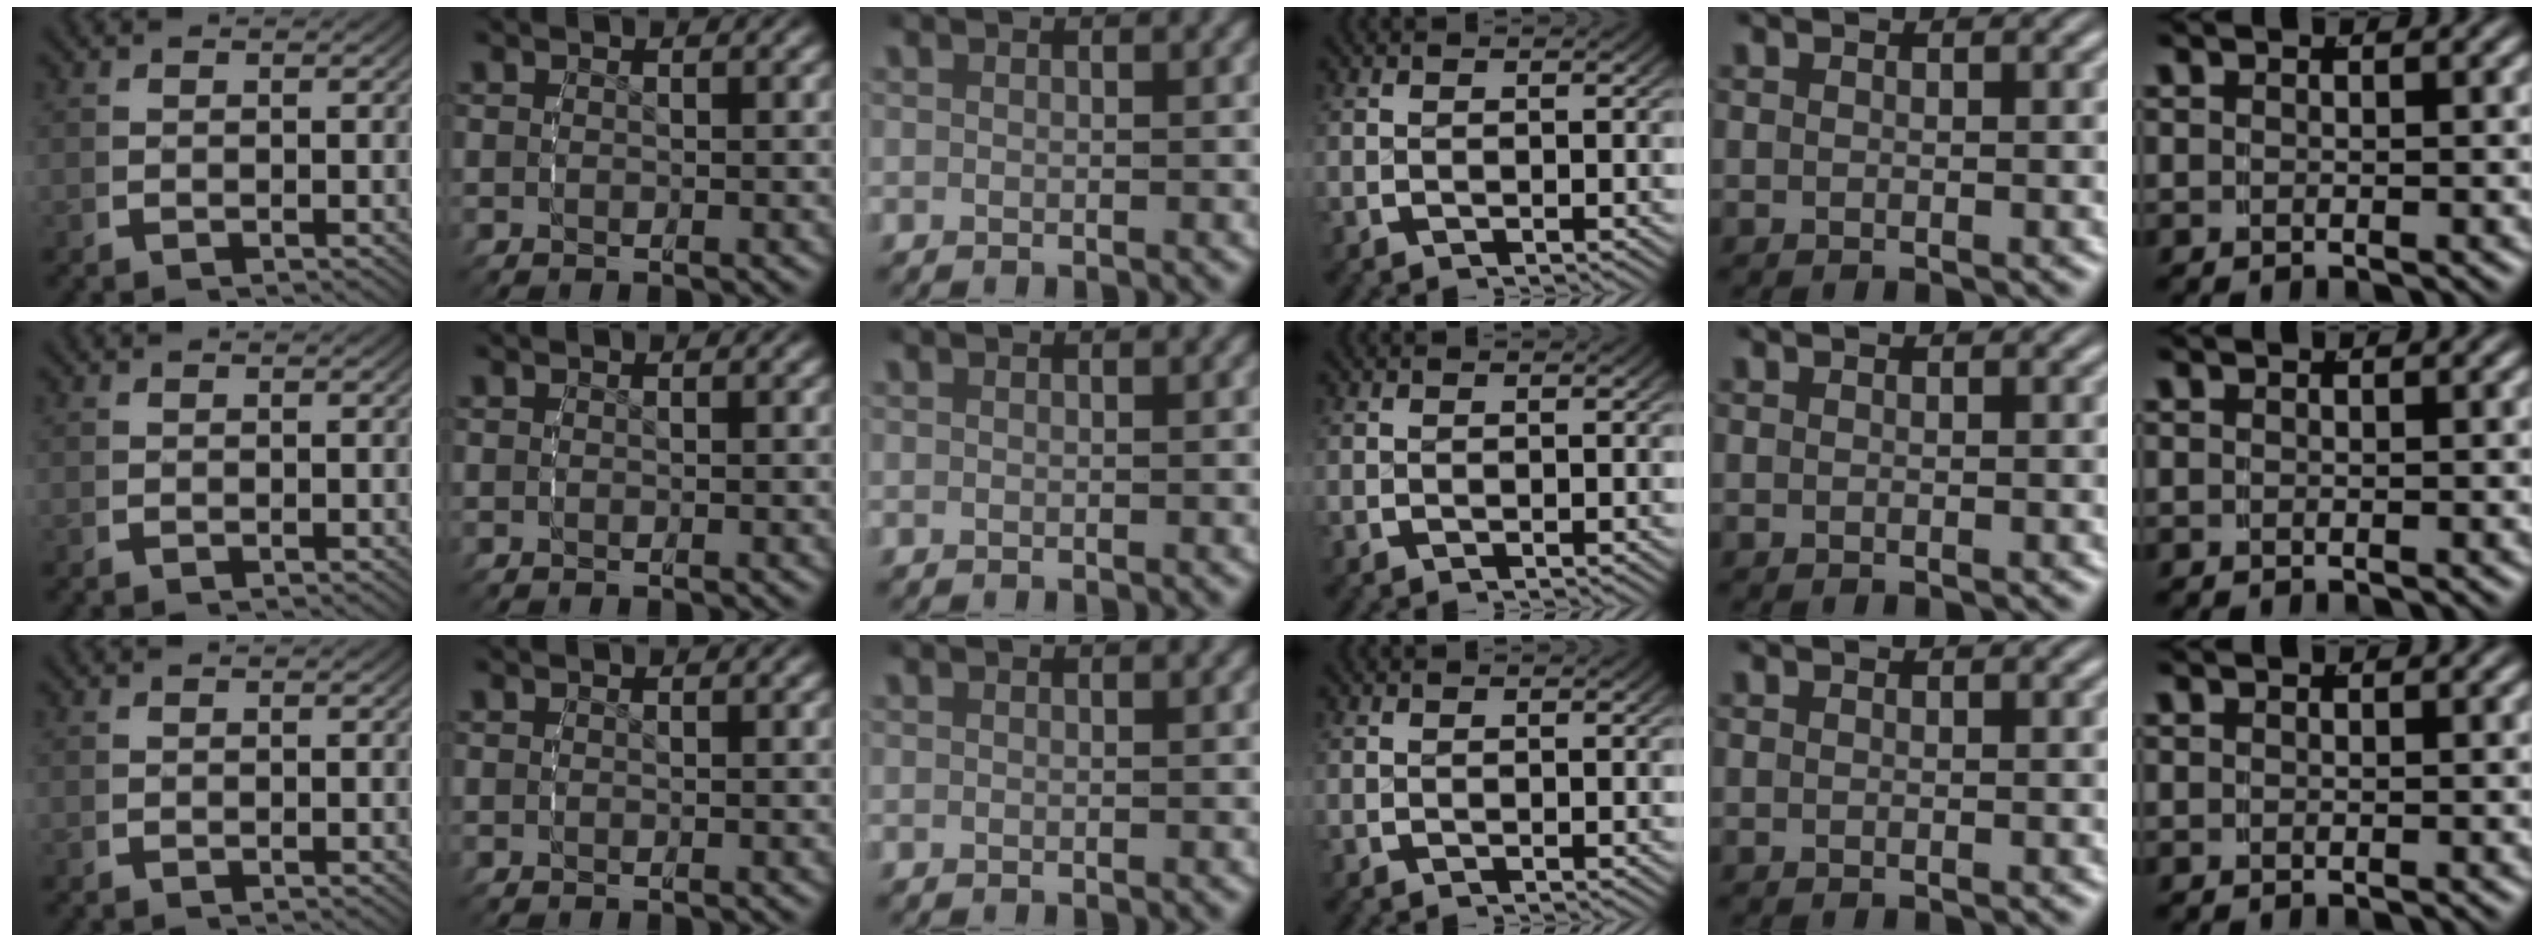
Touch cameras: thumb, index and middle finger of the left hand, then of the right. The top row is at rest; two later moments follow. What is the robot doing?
{"motion": "reach", "object": "shoes"}